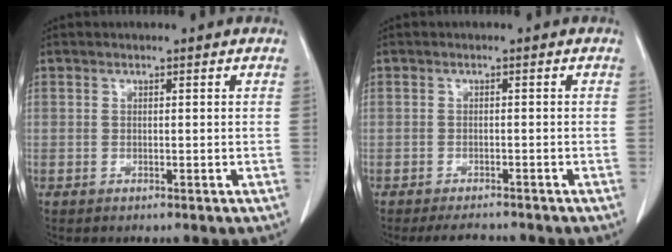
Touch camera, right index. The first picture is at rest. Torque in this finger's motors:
{"motor_torque": [-0.07, -0.08, -0.06, 0.01]}